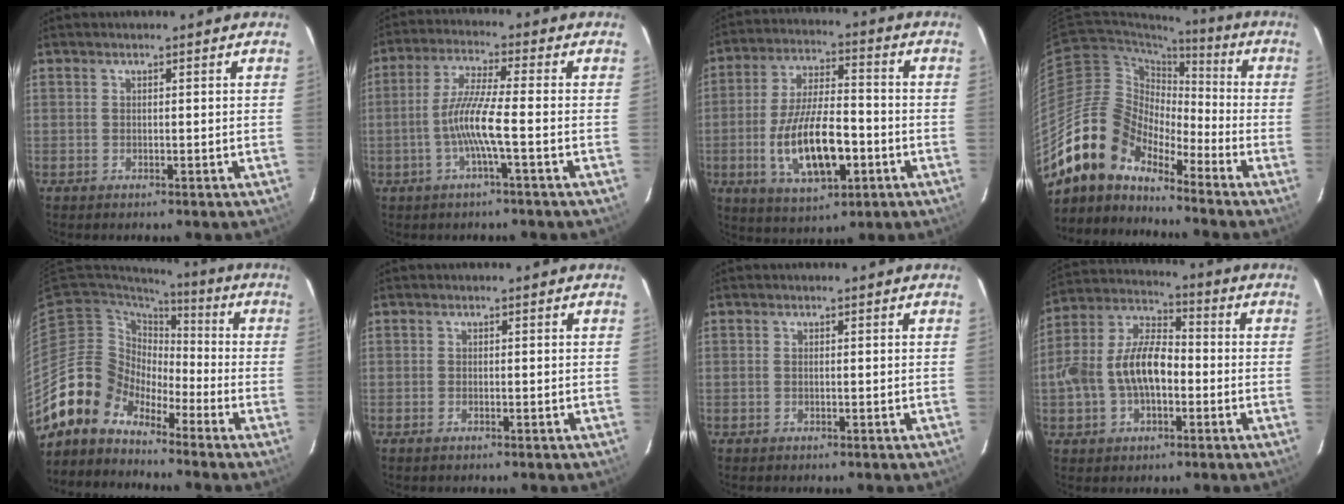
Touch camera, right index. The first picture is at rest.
{"total": 7.8, "force": [-2.4, -0.4, 7.4], "torque": [-0.157, 0.002, -0.046]}
{"total": 15.6, "force": [-4.5, 6.2, 13.6], "torque": [-0.271, -0.005, -0.069]}
{"total": 14.6, "force": [-12.3, 6.4, 4.6], "torque": [-0.085, 0.018, -0.237]}
{"total": 10.2, "force": [-8.0, 6.2, 0.2], "torque": [-0.011, 0.036, -0.163]}
{"total": 0.7, "force": [-0.5, 0.3, 0.4], "torque": [-0.008, -0.001, -0.011]}
{"total": 0.0}
{"total": 13.4, "force": [-2.4, 7.9, 10.6], "torque": [-0.220, 0.020, -0.043]}